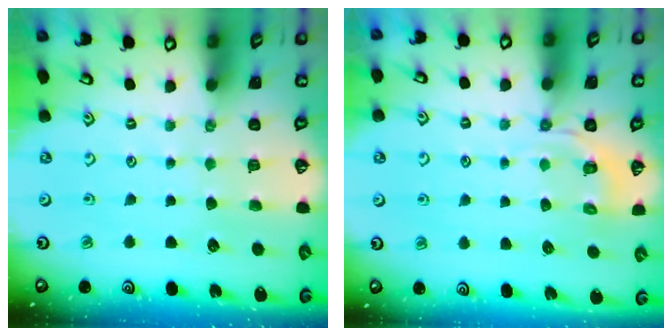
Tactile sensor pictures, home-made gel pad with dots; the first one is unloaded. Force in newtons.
{"total": 4.3, "press": 3.9, "slide": 1.7}